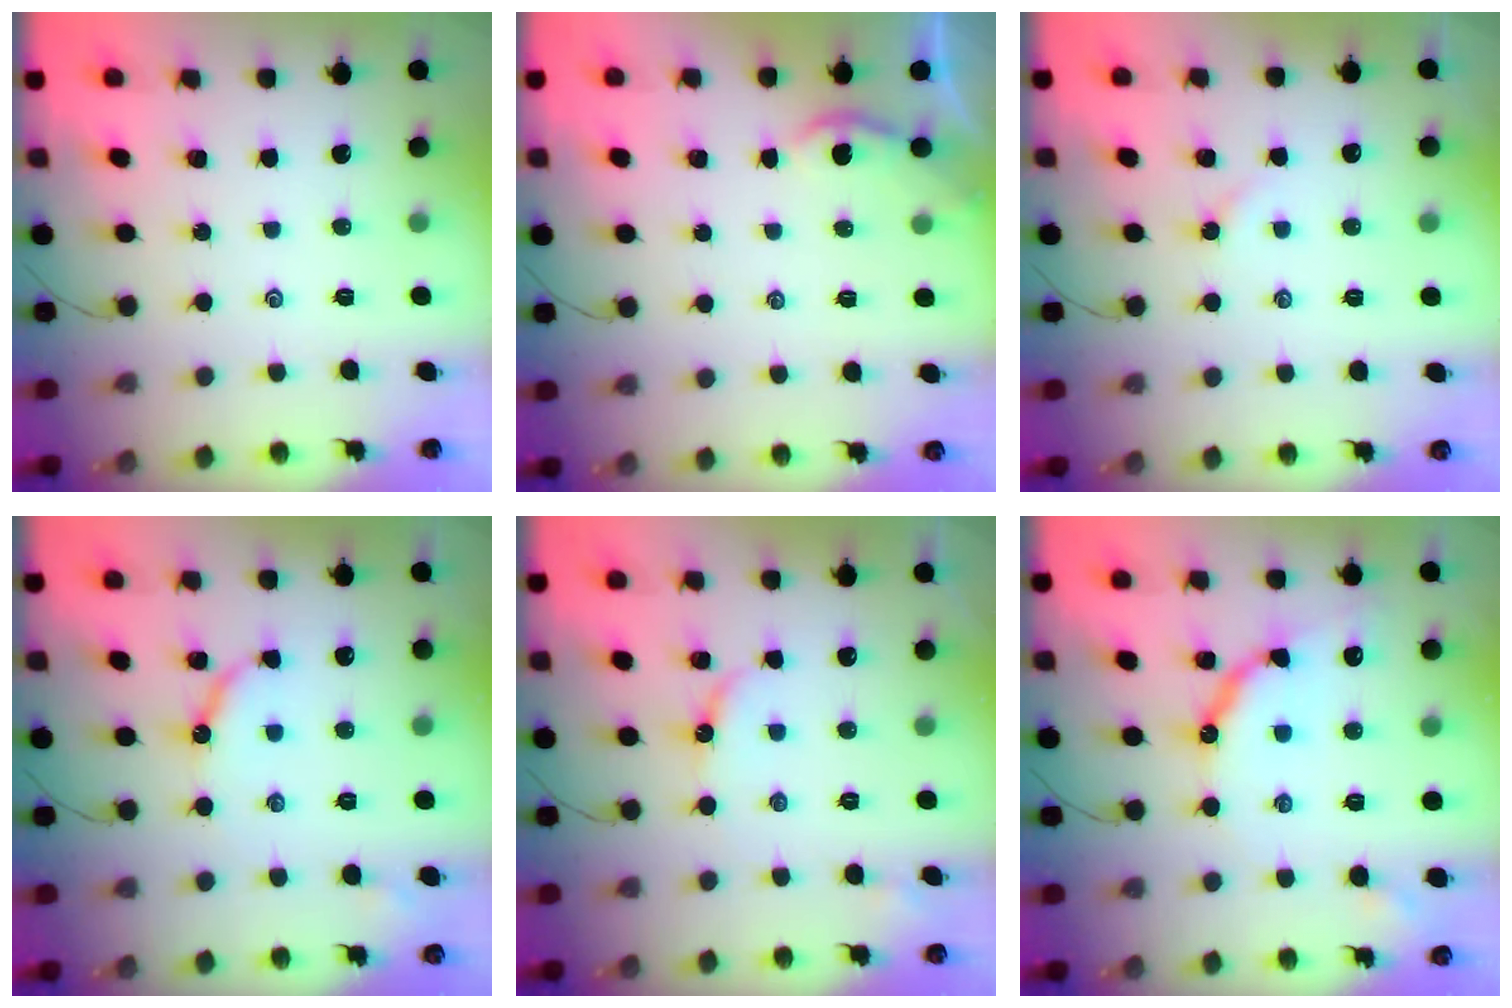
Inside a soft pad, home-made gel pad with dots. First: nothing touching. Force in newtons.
{"total": 2.0, "press": 1.9, "slide": 0.4}
{"total": 2.1, "press": 2.1, "slide": 0.4}
{"total": 7.7, "press": 7.6, "slide": 0.7}
{"total": 5.6, "press": 5.6, "slide": 0.5}
{"total": 10.4, "press": 10.3, "slide": 0.7}